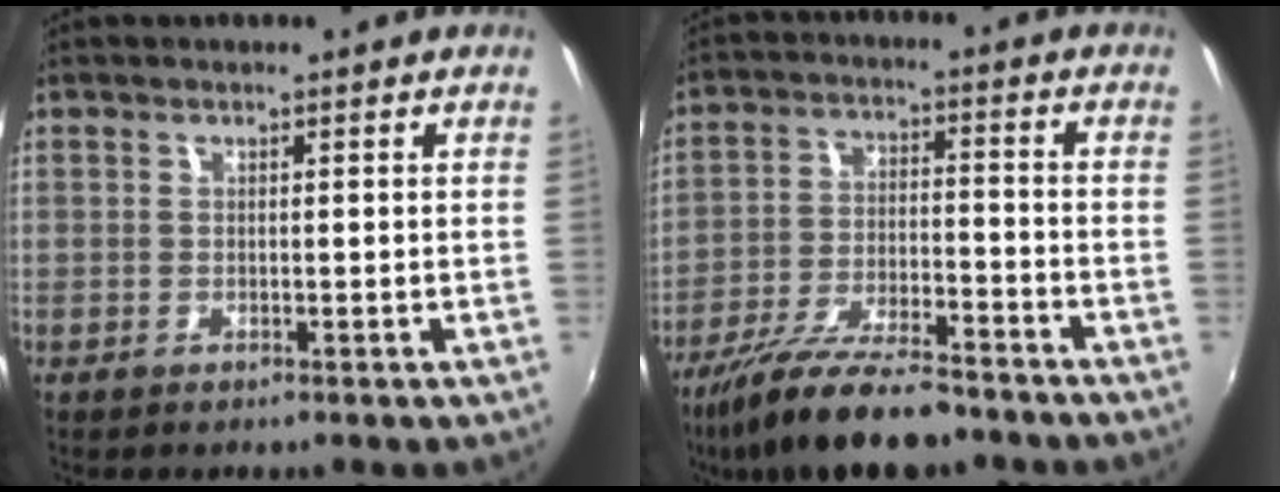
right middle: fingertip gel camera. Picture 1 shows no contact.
{"total": 15.5, "force": [-12.6, 3.5, 8.2], "torque": [-0.172, -0.026, -0.216]}